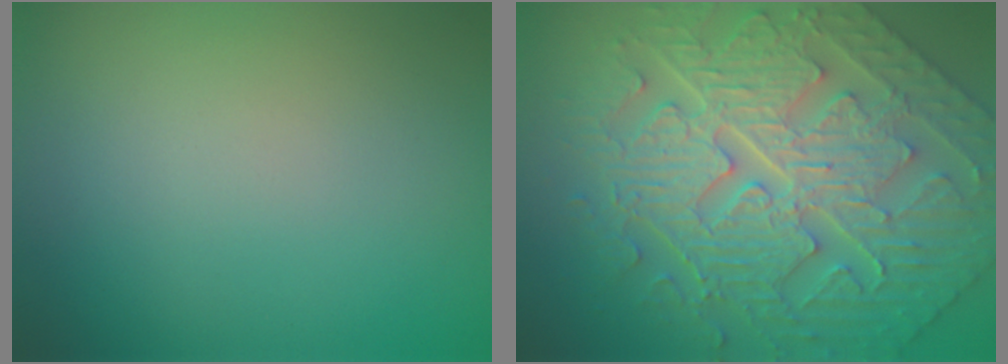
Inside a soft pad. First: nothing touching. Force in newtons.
{"total": 8.9, "press": 7.2, "slide": 5.1}